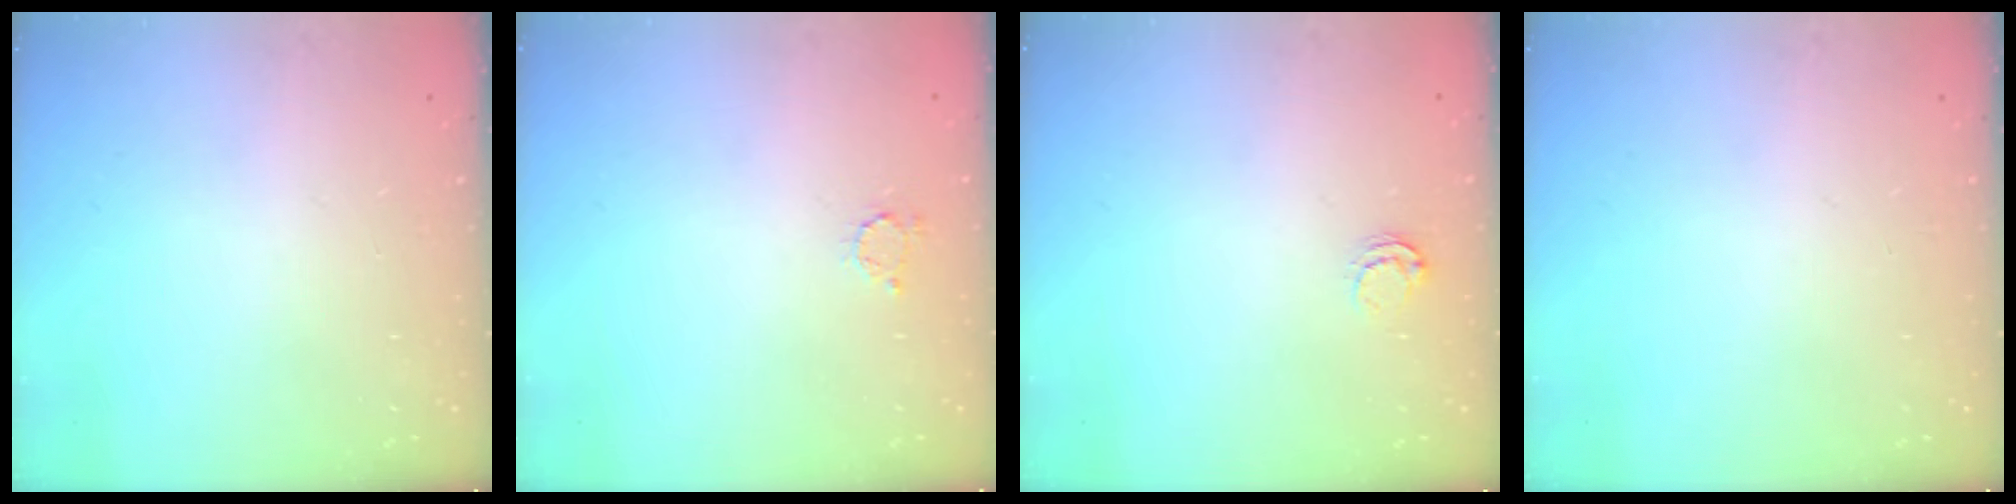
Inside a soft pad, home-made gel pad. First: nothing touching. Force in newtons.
{"total": 2.7, "press": 2.7, "slide": 0.4}
{"total": 3.9, "press": 3.9, "slide": 0.2}
{"total": 0.0}